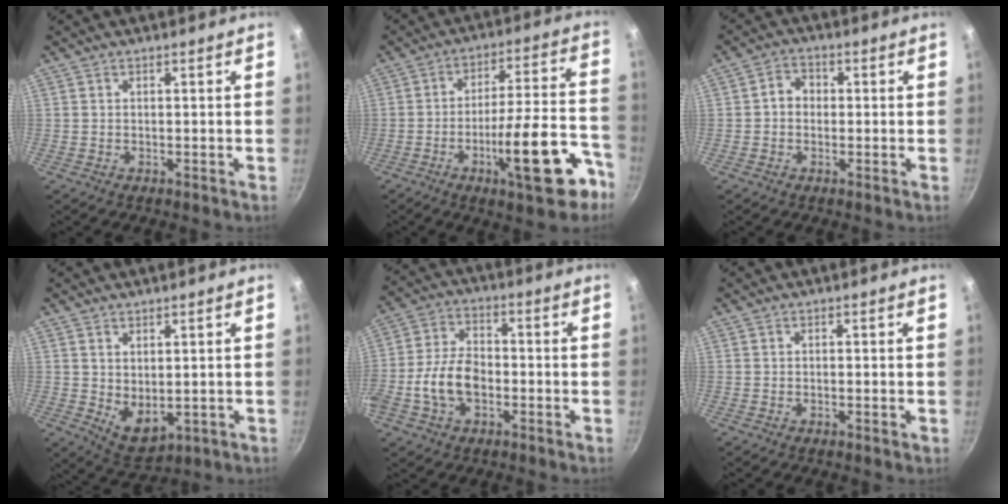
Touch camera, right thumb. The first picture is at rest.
{"total": 17.9, "force": [-8.4, 5.0, 15.0], "torque": [-0.192, 0.054, -0.121]}
{"total": 3.7, "force": [-0.2, 3.1, 1.8], "torque": [-0.012, 0.010, -0.012]}
{"total": 6.1, "force": [1.0, 3.8, 4.6], "torque": [-0.061, -0.024, 0.036]}
{"total": 10.5, "force": [-2.8, 6.7, 7.5], "torque": [-0.129, 0.031, -0.061]}
{"total": 0.7, "force": [-0.2, 0.1, 0.6], "torque": [-0.012, 0.001, -0.005]}